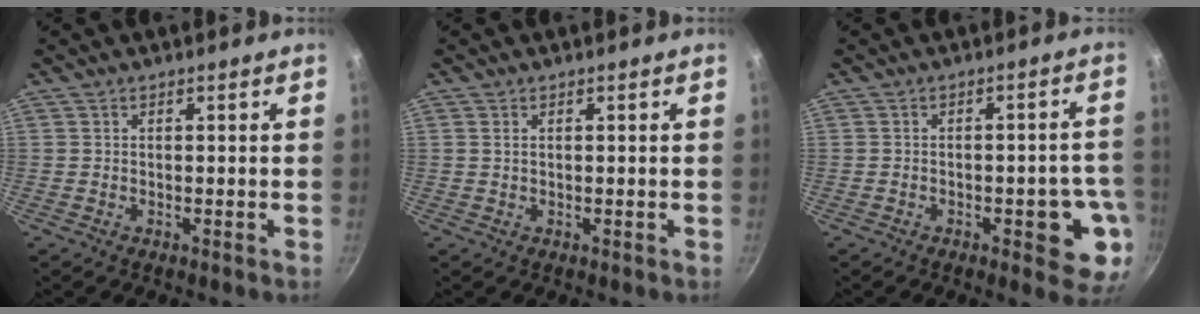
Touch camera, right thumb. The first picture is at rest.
{"total": 0.8, "force": [0.3, 0.5, 0.6], "torque": [-0.010, 0.002, 0.005]}
{"total": 9.3, "force": [-3.0, 3.7, 7.9], "torque": [-0.061, 0.015, -0.034]}